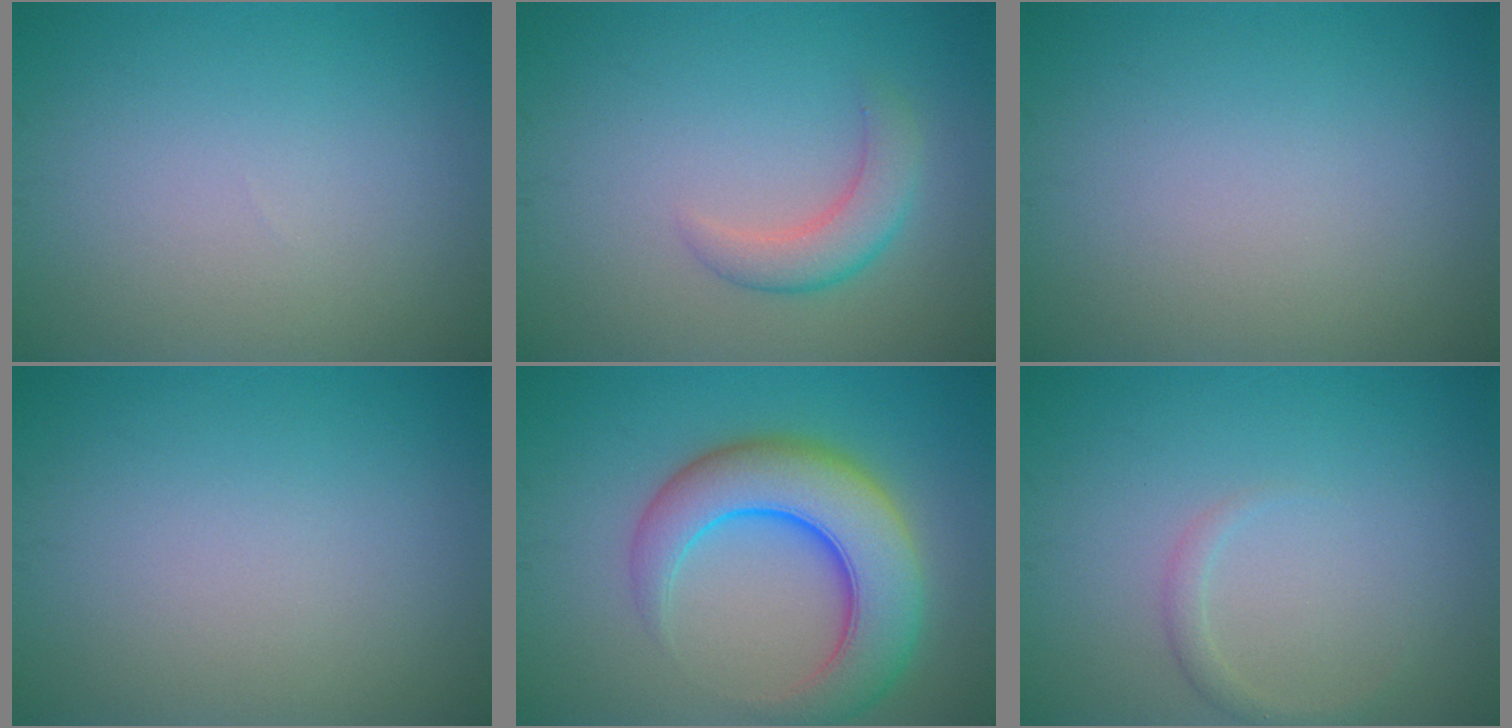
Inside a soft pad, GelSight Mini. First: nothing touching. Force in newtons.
{"total": 2.8, "press": 2.8, "slide": 0.2}
{"total": 0.0}
{"total": 0.0}
{"total": 8.7, "press": 8.7, "slide": 0.4}
{"total": 1.2, "press": 1.2, "slide": 0.1}